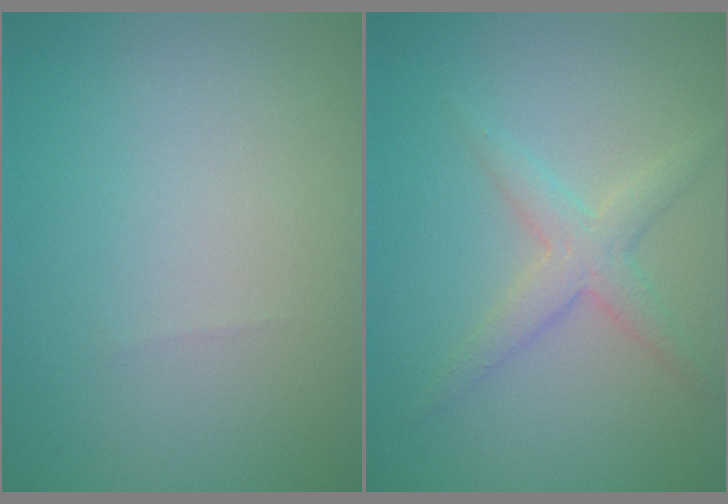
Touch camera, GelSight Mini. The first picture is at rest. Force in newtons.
{"total": 2.7, "press": 2.7, "slide": 0.1}